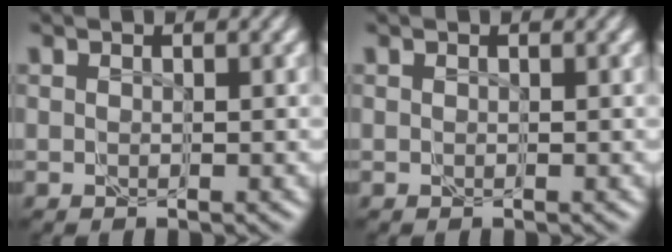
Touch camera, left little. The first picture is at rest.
{"total": 0.0}